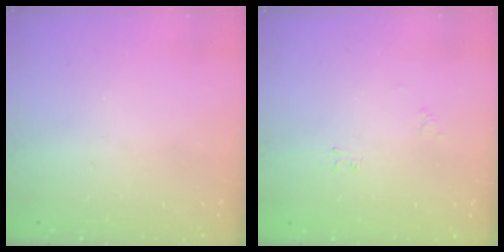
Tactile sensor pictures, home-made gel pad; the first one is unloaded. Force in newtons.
{"total": 2.5, "press": 2.5, "slide": 0.3}